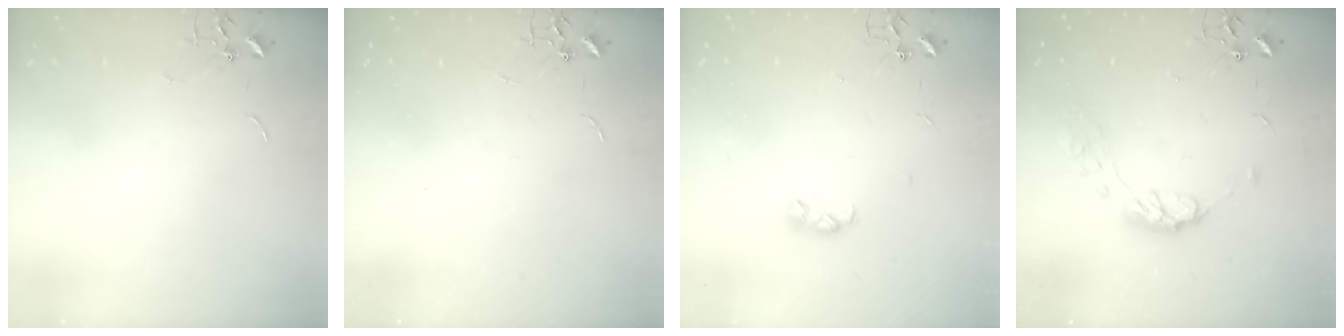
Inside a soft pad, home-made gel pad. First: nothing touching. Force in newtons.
{"total": 0.0}
{"total": 5.2, "press": 5.1, "slide": 0.7}
{"total": 8.7, "press": 8.7, "slide": 0.1}